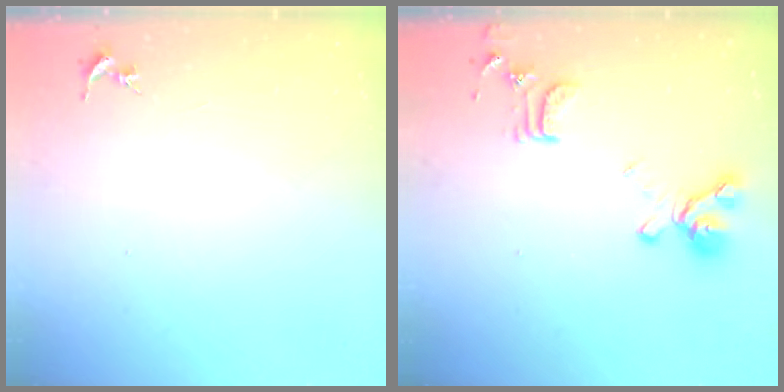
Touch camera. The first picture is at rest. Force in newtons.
{"total": 15.5, "press": 15.4, "slide": 1.5}